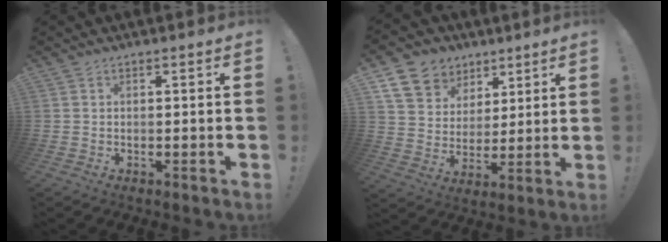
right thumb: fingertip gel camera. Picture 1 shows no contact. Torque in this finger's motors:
{"motor_torque": [-0.48, 0.76, 0.22, 0.06, 0.00]}